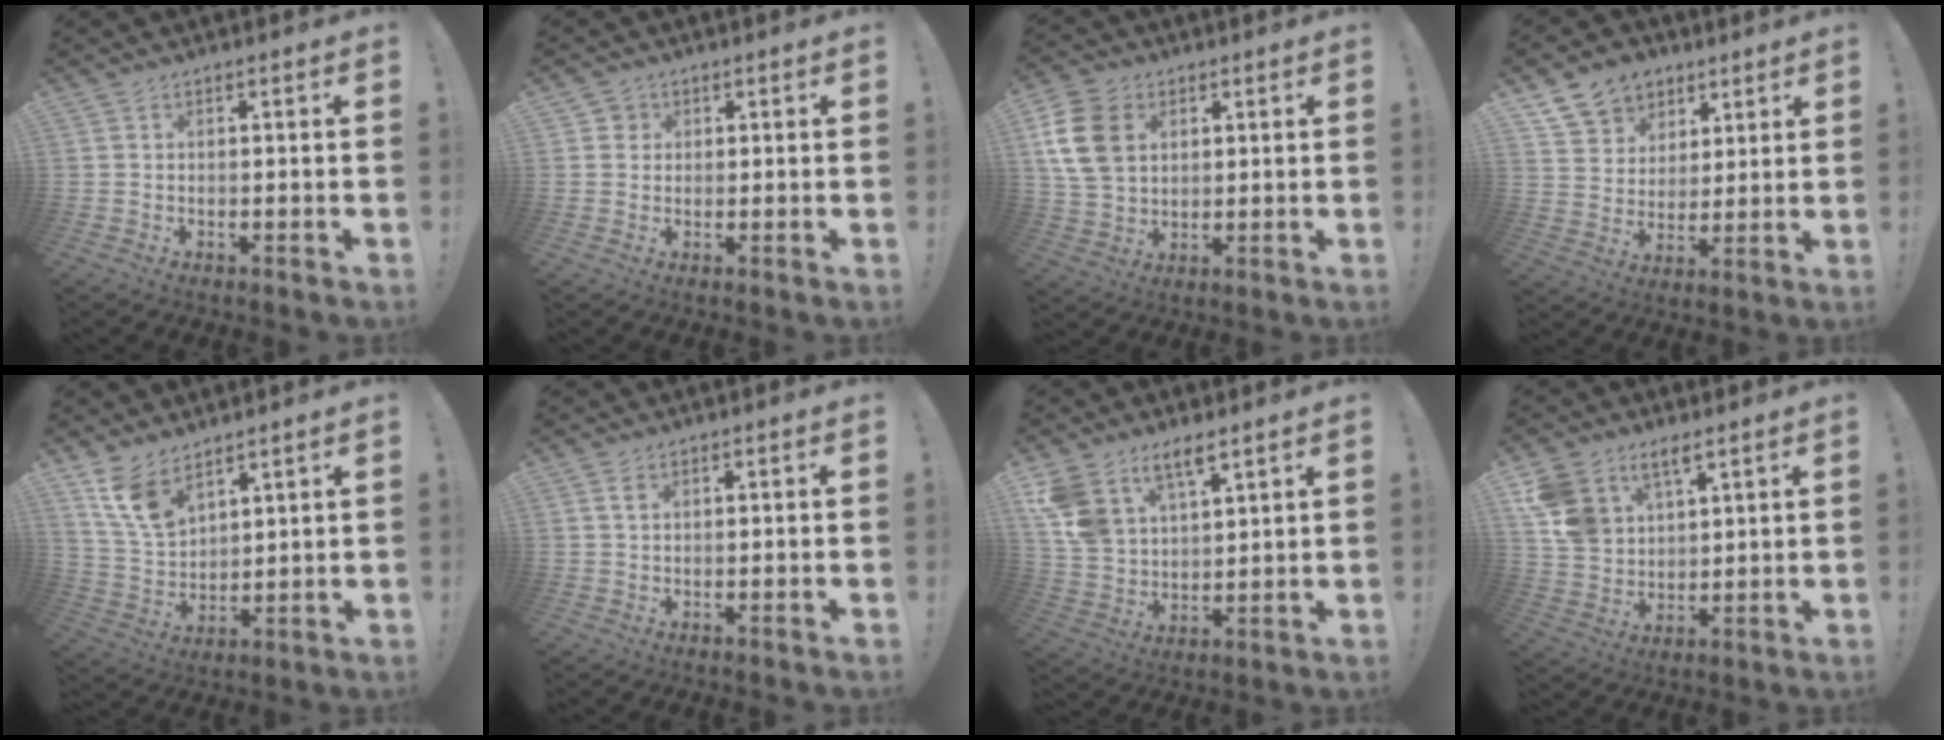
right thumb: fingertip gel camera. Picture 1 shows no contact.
{"total": 2.5, "force": [0.8, 2.3, 0.5], "torque": [-0.005, -0.001, 0.013]}
{"total": 13.8, "force": [4.2, 10.3, 8.2], "torque": [-0.165, -0.009, 0.086]}
{"total": 11.5, "force": [6.8, 8.8, 2.7], "torque": [-0.038, -0.044, 0.137]}
{"total": 11.0, "force": [7.8, 5.7, 5.3], "torque": [-0.110, -0.037, 0.157]}
{"total": 1.6, "force": [0.9, 0.9, 1.1], "torque": [-0.013, -0.001, 0.013]}
{"total": 10.7, "force": [7.7, 5.8, 4.7], "torque": [-0.099, -0.041, 0.152]}
{"total": 10.3, "force": [6.7, 6.7, 3.9], "torque": [-0.078, -0.034, 0.136]}